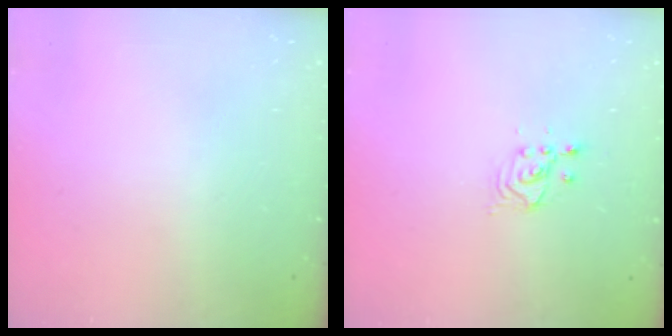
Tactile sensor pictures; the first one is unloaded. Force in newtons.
{"total": 2.5, "press": 2.5, "slide": 0.2}